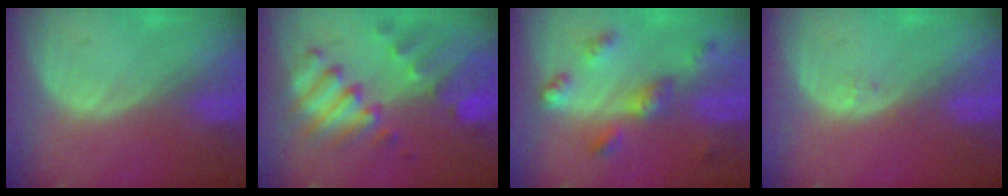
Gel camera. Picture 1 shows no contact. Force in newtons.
{"total": 10.4, "press": 9.0, "slide": 5.2}
{"total": 6.0, "press": 5.8, "slide": 1.7}
{"total": 0.6, "press": 0.6, "slide": 0.1}